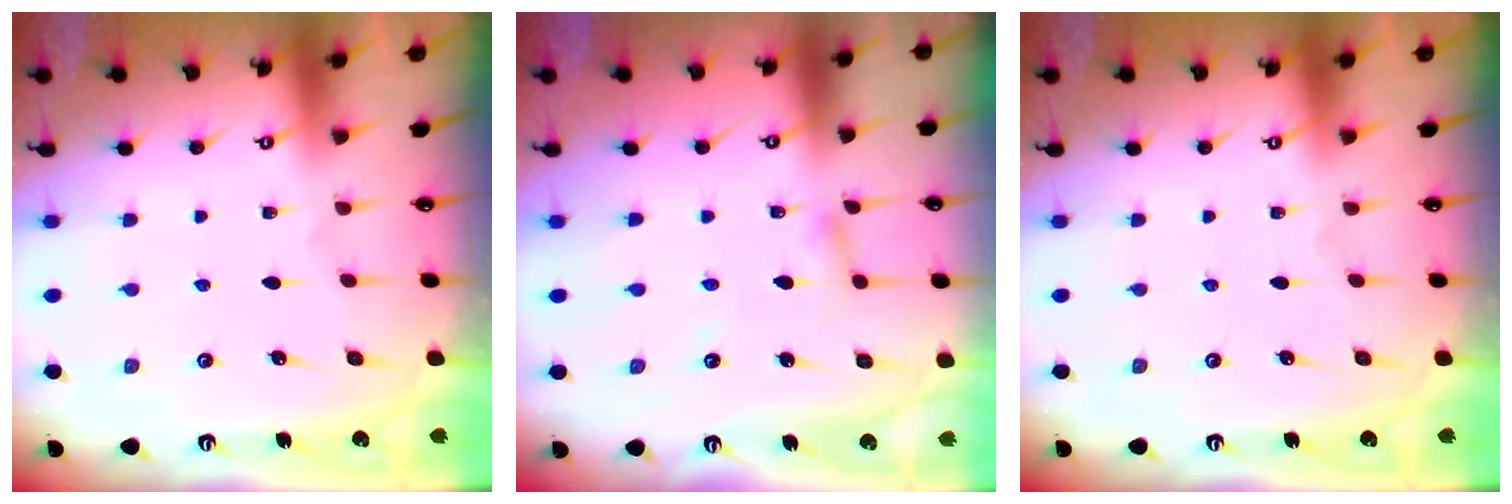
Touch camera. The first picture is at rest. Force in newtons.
{"total": 2.5, "press": 2.5, "slide": 0.2}
{"total": 0.0}